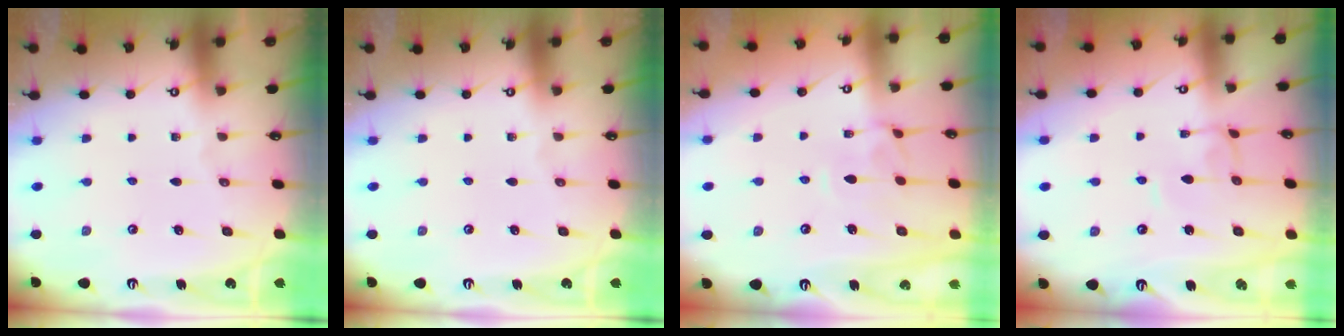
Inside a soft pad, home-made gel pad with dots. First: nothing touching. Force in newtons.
{"total": 0.0}
{"total": 2.2, "press": 2.0, "slide": 0.8}
{"total": 1.8, "press": 1.7, "slide": 0.3}